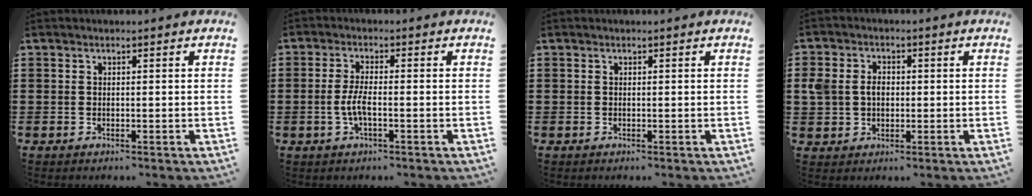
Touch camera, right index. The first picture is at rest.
{"total": 3.8, "force": [-1.1, 0.8, 3.6], "torque": [-0.085, -0.007, -0.026]}
{"total": 0.0}
{"total": 4.0, "force": [0.1, 3.3, 2.3], "torque": [-0.067, 0.009, -0.005]}